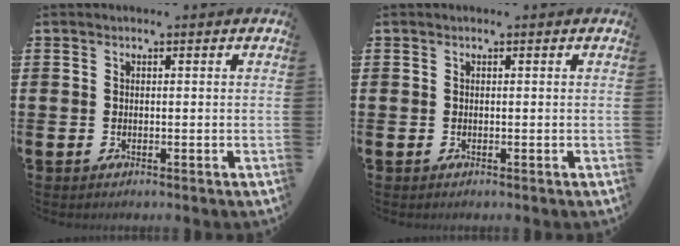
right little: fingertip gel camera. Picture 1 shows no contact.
{"total": 0.0}